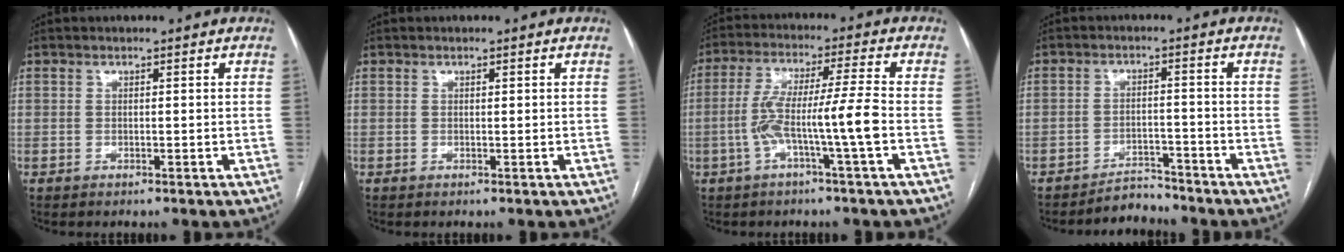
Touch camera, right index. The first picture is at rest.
{"total": 0.0}
{"total": 9.3, "force": [-2.6, -0.8, 8.9], "torque": [-0.176, 0.015, -0.049]}
{"total": 3.8, "force": [-3.6, 1.1, -0.2], "torque": [0.005, -0.001, -0.058]}